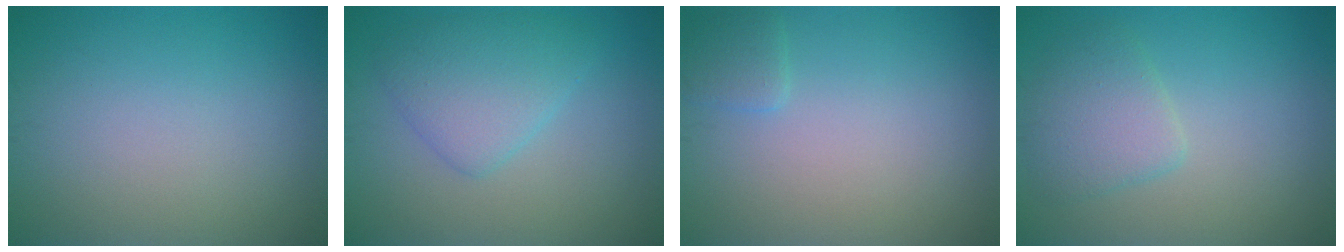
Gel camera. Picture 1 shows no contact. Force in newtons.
{"total": 3.9, "press": 3.9, "slide": 0.1}
{"total": 1.2, "press": 1.2, "slide": 0.2}
{"total": 3.1, "press": 3.0, "slide": 0.2}